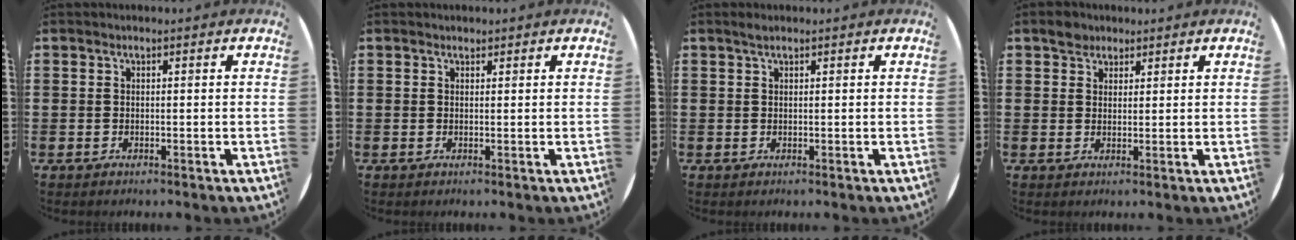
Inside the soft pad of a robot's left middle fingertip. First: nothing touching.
{"total": 0.5, "force": [0.5, 0.2, 0.0], "torque": [-0.001, 0.002, 0.010]}
{"total": 0.8, "force": [0.6, 0.2, 0.4], "torque": [-0.008, 0.002, 0.012]}
{"total": 2.5, "force": [2.1, 1.3, 0.2], "torque": [0.007, -0.002, 0.039]}